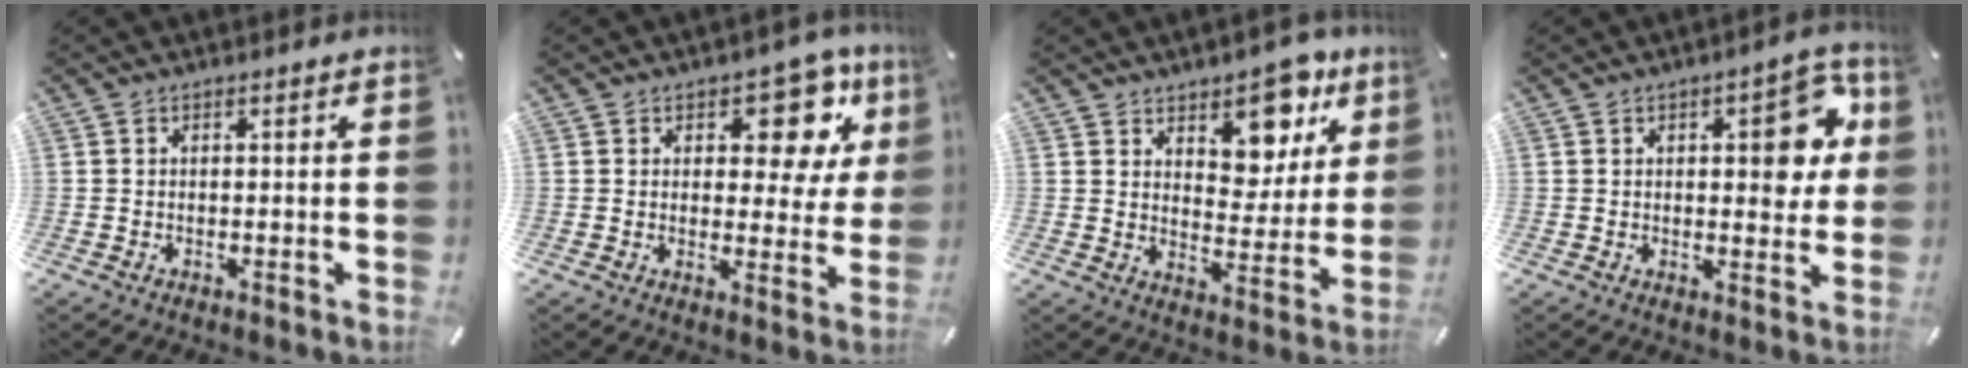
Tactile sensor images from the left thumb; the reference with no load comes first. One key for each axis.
{"total": 13.0, "fx": 6.7, "fy": 7.1, "fz": 8.5, "tx": -0.101, "ty": -0.038, "tz": 0.112}
{"total": 11.2, "fx": 8.3, "fy": 6.4, "fz": 3.9, "tx": -0.027, "ty": -0.070, "tz": 0.144}
{"total": 12.1, "fx": 2.9, "fy": 6.1, "fz": 10.1, "tx": -0.105, "ty": -0.014, "tz": 0.042}